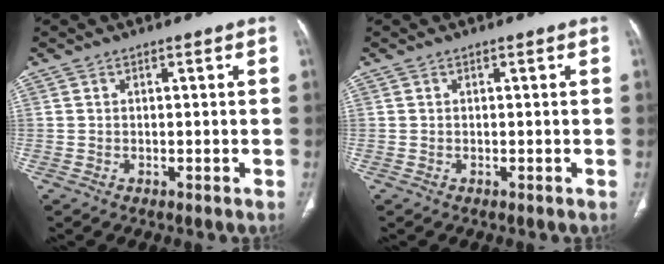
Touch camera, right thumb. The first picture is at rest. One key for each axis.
{"total": 0.0}